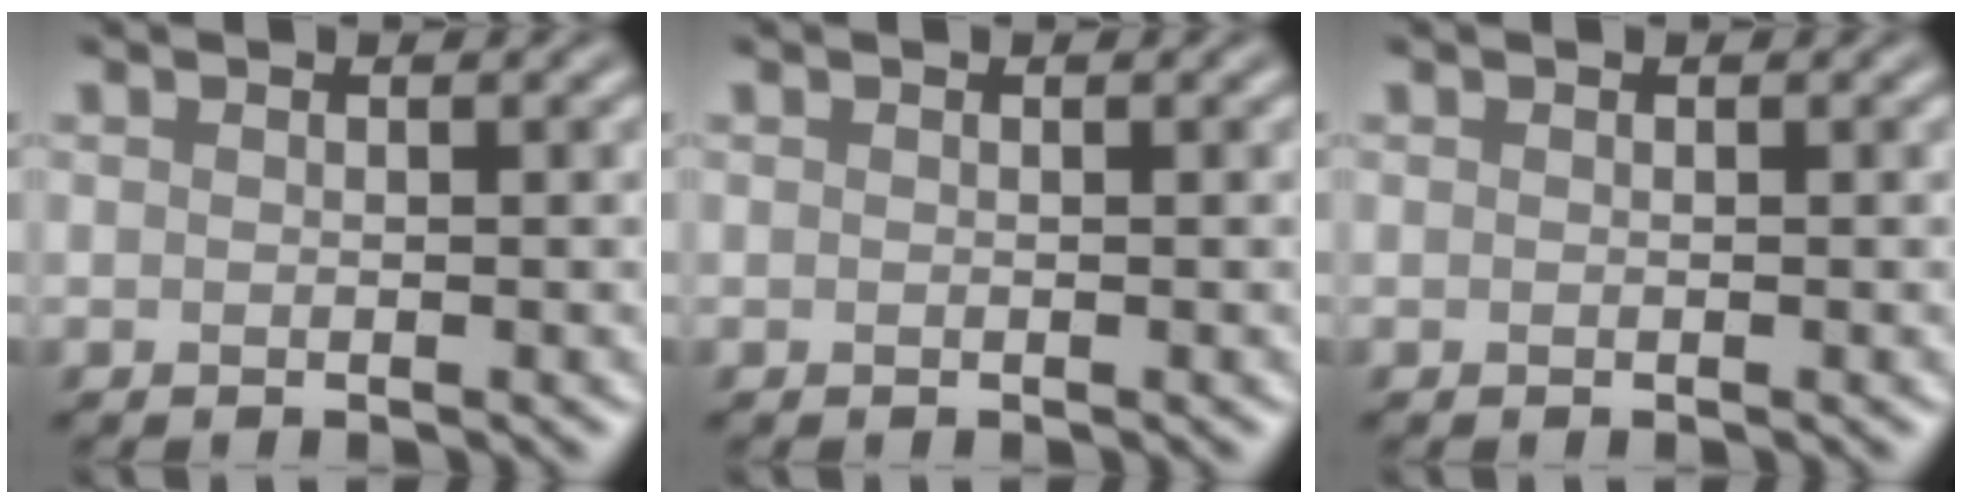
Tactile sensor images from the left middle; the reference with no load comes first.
{"total": 0.0}
{"total": 0.0}